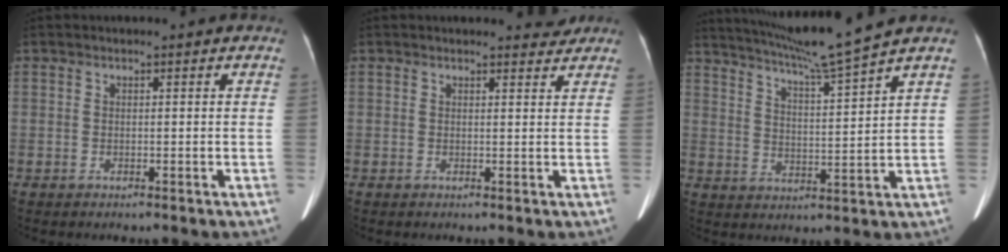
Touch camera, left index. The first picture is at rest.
{"total": 2.2, "force": [2.1, 0.4, 0.0], "torque": [-0.003, -0.005, 0.019]}
{"total": 11.0, "force": [9.5, -2.6, 4.8], "torque": [-0.086, -0.017, 0.160]}